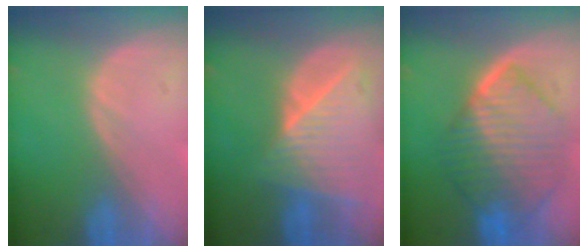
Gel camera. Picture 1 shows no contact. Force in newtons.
{"total": 9.2, "press": 8.2, "slide": 4.1}
{"total": 10.5, "press": 10.5, "slide": 0.9}